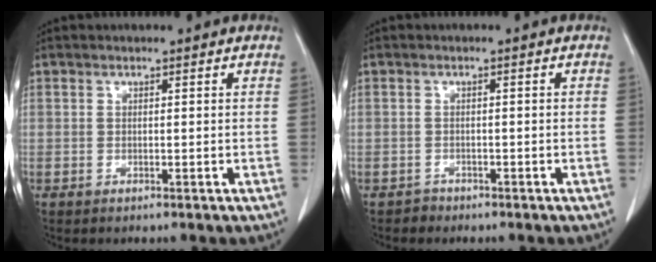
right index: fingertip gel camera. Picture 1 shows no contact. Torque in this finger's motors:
{"motor_torque": [-0.11, -0.05, 0.02, 0.00]}